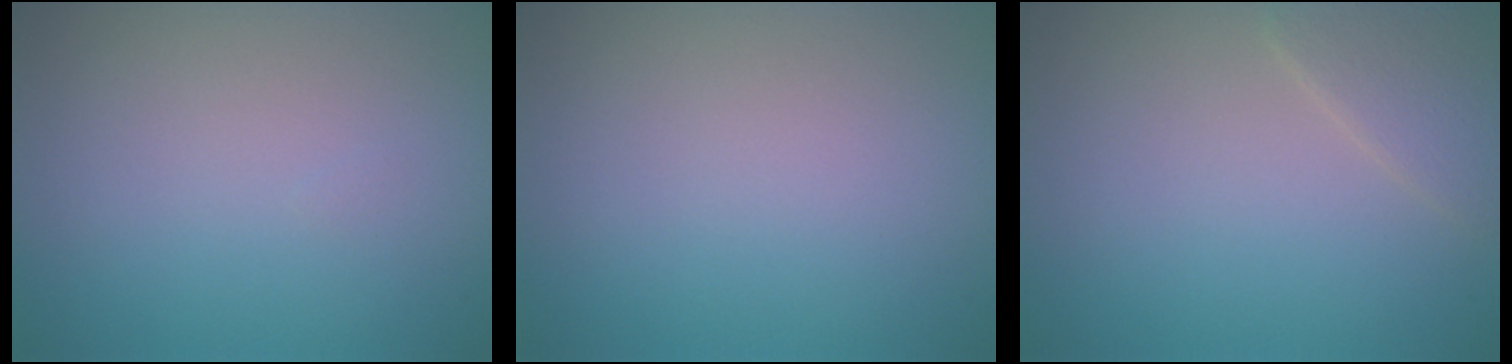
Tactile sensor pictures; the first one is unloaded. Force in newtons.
{"total": 0.0}
{"total": 2.1, "press": 2.1, "slide": 0.1}